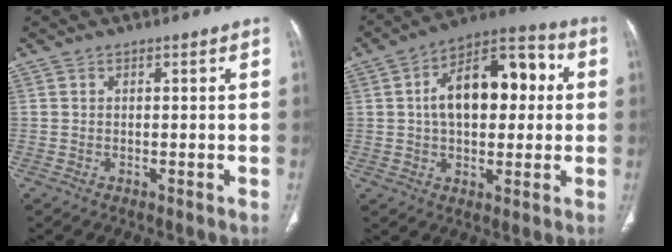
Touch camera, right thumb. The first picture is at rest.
{"total": 17.4, "force": [2.4, 10.0, 14.1], "torque": [-0.188, 0.035, 0.032]}